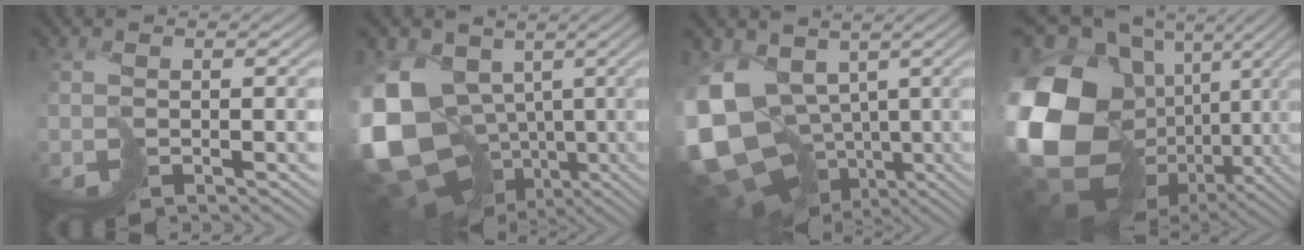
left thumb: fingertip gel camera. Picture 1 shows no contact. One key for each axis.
{"total": 18.2, "fx": -2.4, "fy": 15.0, "fz": 10.0, "tx": -0.236, "ty": -0.037, "tz": -0.026}
{"total": 16.5, "fx": -1.0, "fy": 13.5, "fz": 9.4, "tx": -0.229, "ty": -0.044, "tz": 0.017}
{"total": 21.0, "fx": 0.2, "fy": 17.7, "fz": 11.2, "tx": -0.302, "ty": -0.051, "tz": 0.015}